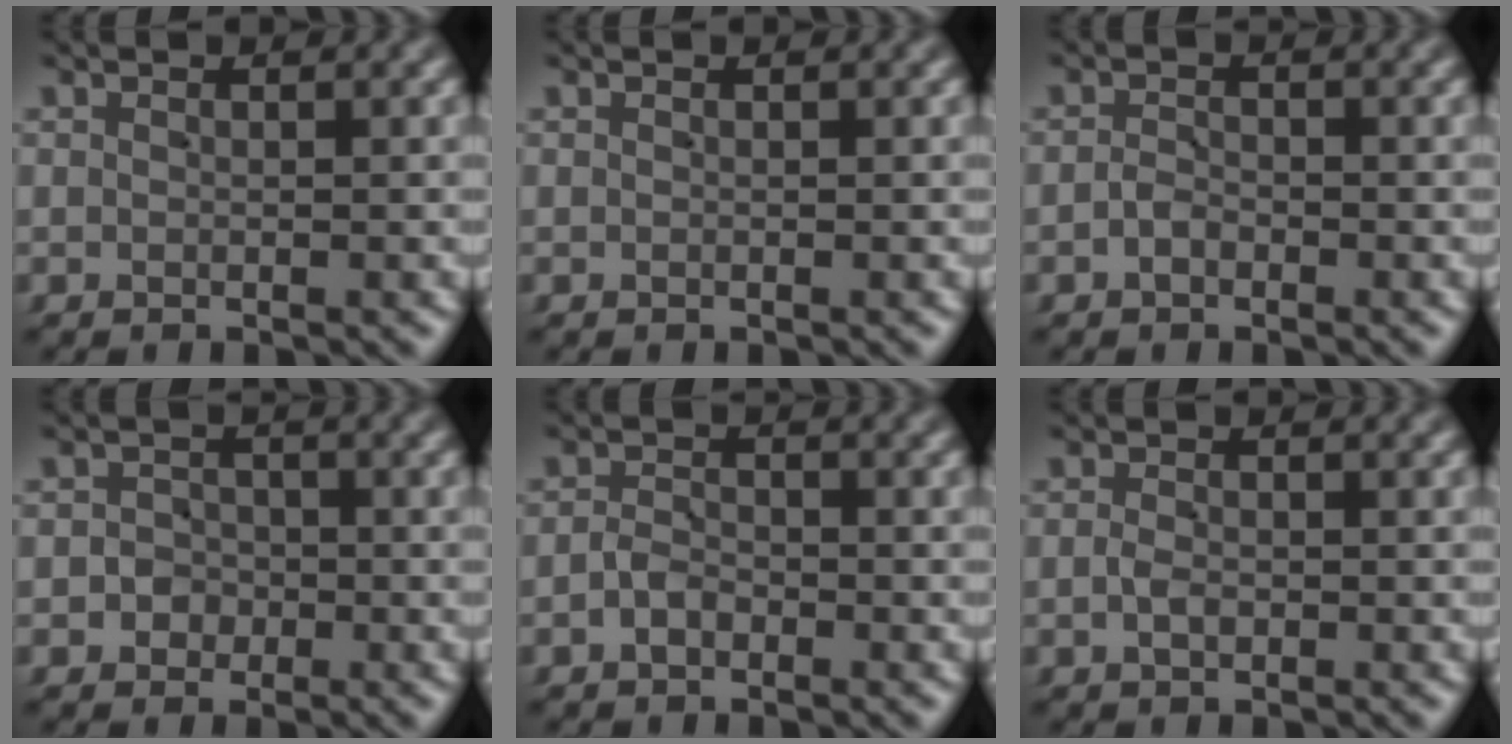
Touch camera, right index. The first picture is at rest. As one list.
[{"total": 0.0}, {"total": 1.2, "force": [-1.1, 0.5, 0.1], "torque": [-0.001, 0.003, -0.022]}, {"total": 2.7, "force": [-1.1, 2.5, 0.3], "torque": [0.001, -0.007, -0.013]}, {"total": 1.6, "force": [-1.3, 0.9, 0.3], "torque": [-0.004, 0.004, -0.025]}, {"total": 1.1, "force": [-0.5, 0.7, 0.7], "torque": [-0.015, 0.001, -0.008]}]